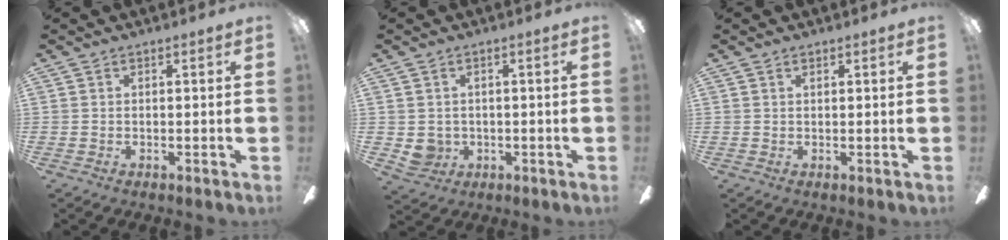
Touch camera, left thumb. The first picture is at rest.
{"total": 3.7, "force": [0.2, 3.5, 1.4], "torque": [-0.045, 0.002, 0.004]}
{"total": 0.9, "force": [0.4, 0.4, 0.6], "torque": [-0.013, 0.002, 0.008]}